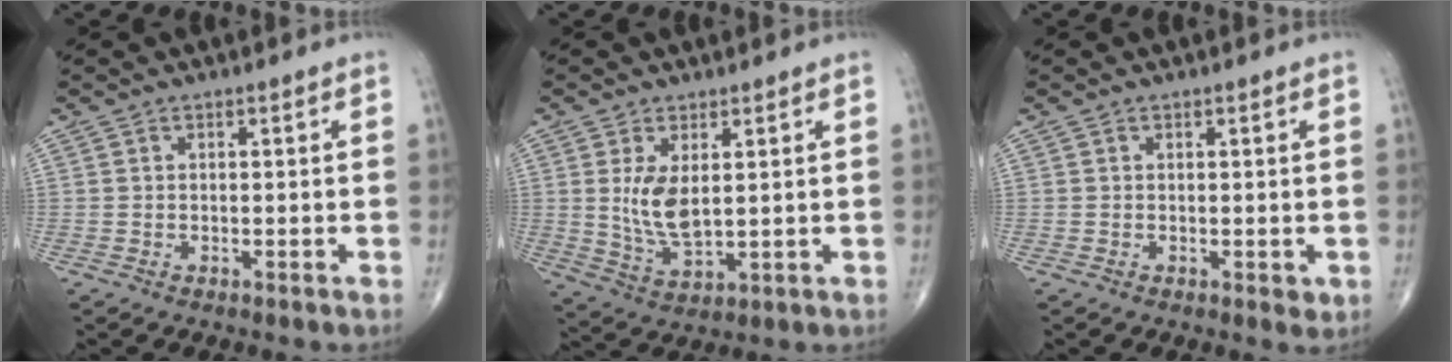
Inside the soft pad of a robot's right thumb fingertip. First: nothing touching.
{"total": 7.5, "force": [1.5, 3.6, 6.4], "torque": [-0.121, -0.020, 0.043]}
{"total": 1.3, "force": [0.0, 0.8, 1.0], "torque": [-0.010, -0.003, 0.000]}